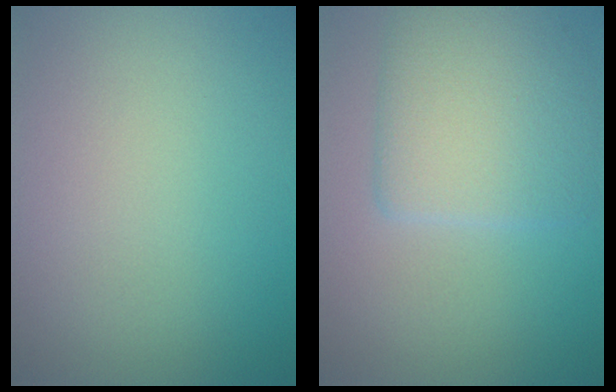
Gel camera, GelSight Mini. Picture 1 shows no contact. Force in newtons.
{"total": 5.2, "press": 5.2, "slide": 0.5}